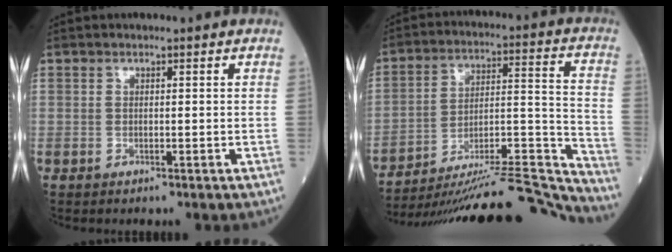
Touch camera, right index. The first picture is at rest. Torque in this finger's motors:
{"motor_torque": [0.54, -1.54, 0.54, 0.16]}